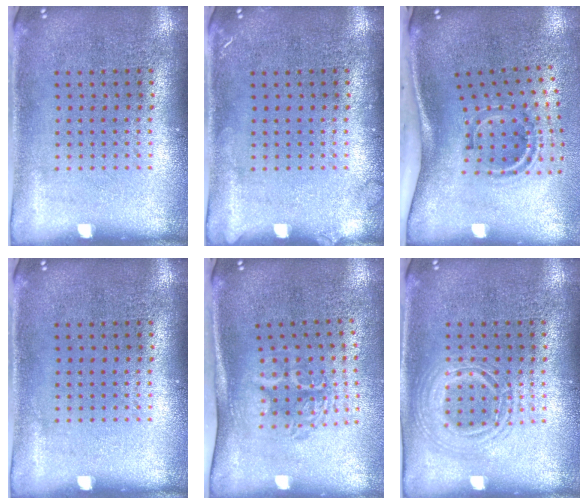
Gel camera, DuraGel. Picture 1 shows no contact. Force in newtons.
{"total": 0.8, "press": 0.8, "slide": 0.1}
{"total": 2.1, "press": 1.2, "slide": 1.7}
{"total": 0.0}
{"total": 1.7, "press": 1.3, "slide": 1.2}
{"total": 1.3, "press": 1.3, "slide": 0.1}